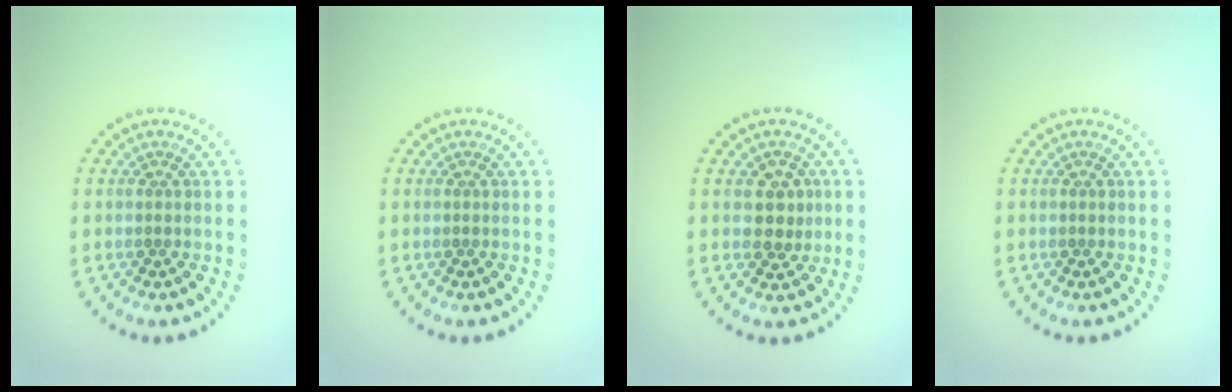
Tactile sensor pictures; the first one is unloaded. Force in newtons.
{"total": 0.0}
{"total": 2.4, "press": 2.3, "slide": 0.7}
{"total": 0.0}